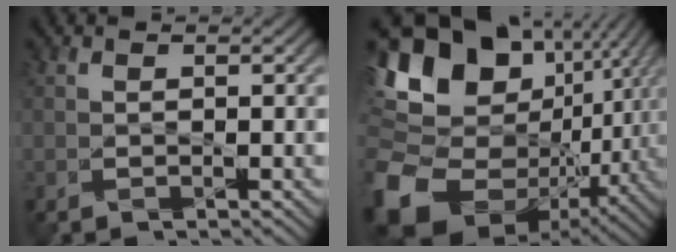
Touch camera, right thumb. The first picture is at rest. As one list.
[{"total": 18.0, "force": [-1.2, 14.2, 11.1], "torque": [-0.264, -0.034, 0.012]}]